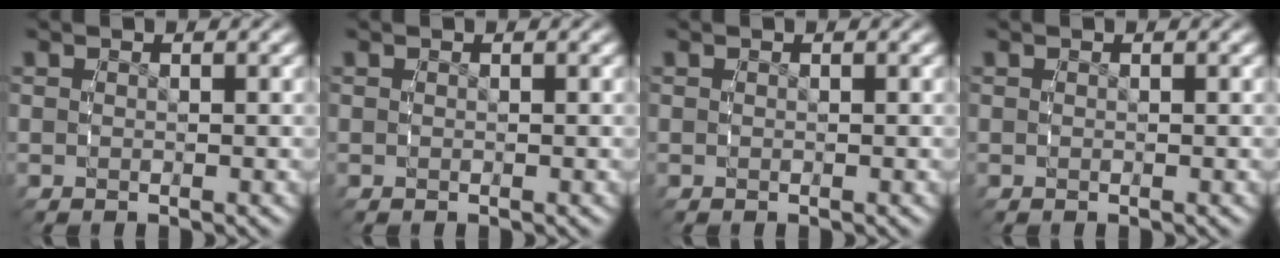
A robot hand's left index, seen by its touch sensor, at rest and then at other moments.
{"total": 0.0}
{"total": 0.0}
{"total": 0.0}